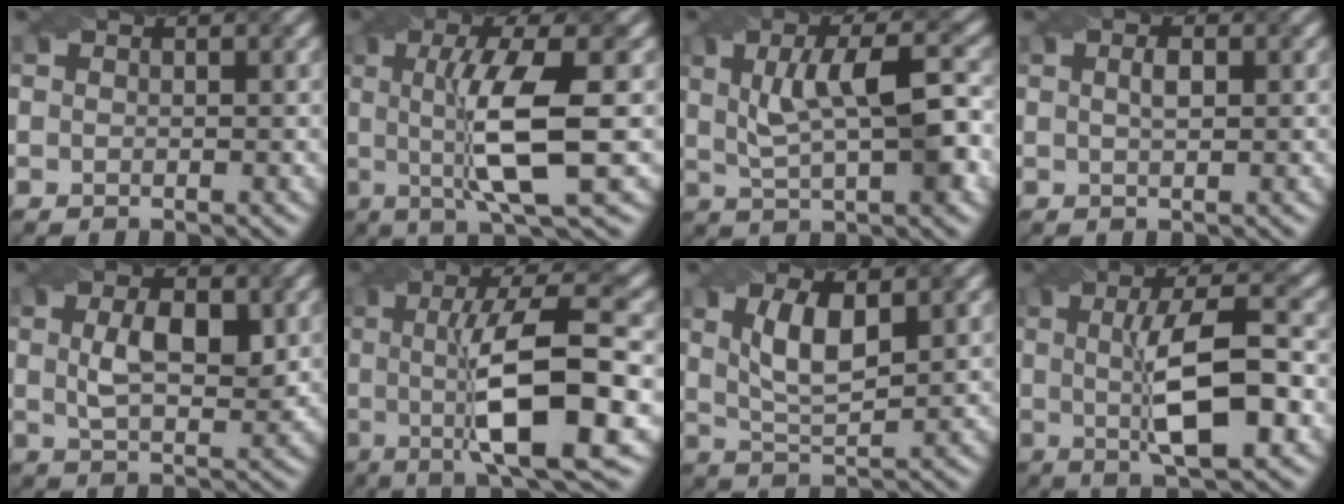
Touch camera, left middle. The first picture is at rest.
{"total": 9.1, "force": [0.2, 2.0, 8.9], "torque": [-0.147, -0.003, 0.007]}
{"total": 7.5, "force": [1.4, 2.4, 7.0], "torque": [-0.118, 0.009, 0.024]}
{"total": 1.4, "force": [0.4, 0.5, 1.3], "torque": [-0.023, 0.002, 0.008]}
{"total": 4.8, "force": [1.0, 2.2, 4.1], "torque": [-0.082, 0.000, 0.020]}
{"total": 11.4, "force": [-0.5, 2.5, 11.1], "torque": [-0.171, 0.005, -0.007]}
{"total": 4.8, "force": [1.6, 1.7, 4.2], "torque": [-0.092, -0.002, 0.033]}
{"total": 9.1, "force": [-0.2, 2.3, 8.8], "torque": [-0.135, 0.007, -0.004]}